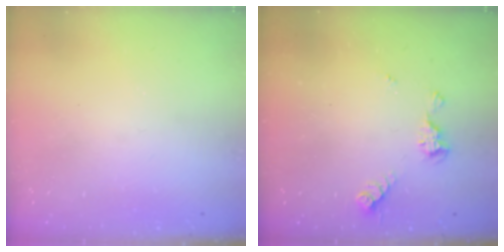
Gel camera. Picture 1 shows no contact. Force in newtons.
{"total": 6.3, "press": 6.3, "slide": 0.5}